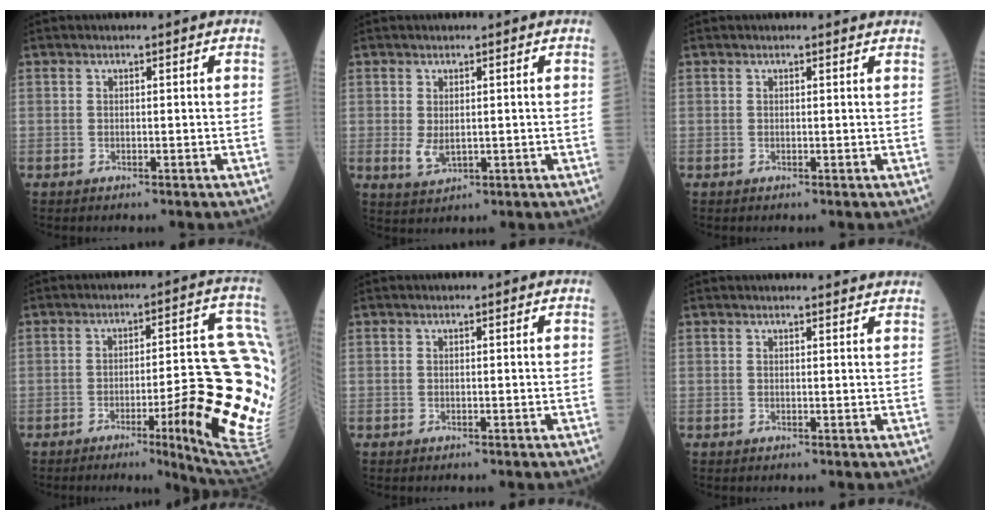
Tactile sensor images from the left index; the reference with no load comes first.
{"total": 2.8, "force": [0.0, 1.7, 2.2], "torque": [-0.046, -0.008, 0.011]}
{"total": 1.3, "force": [1.3, 0.0, -0.1], "torque": [-0.009, -0.002, 0.006]}
{"total": 20.9, "force": [-3.7, 2.2, 20.5], "torque": [-0.159, 0.011, -0.032]}
{"total": 0.0}
{"total": 4.9, "force": [4.7, 0.3, 1.0], "torque": [-0.010, 0.014, 0.043]}